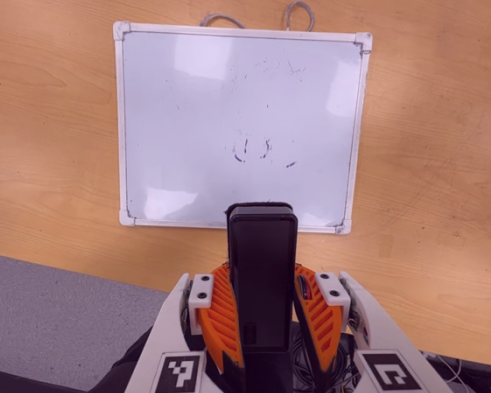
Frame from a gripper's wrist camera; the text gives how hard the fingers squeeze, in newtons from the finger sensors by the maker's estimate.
{"total": 9.5, "left": 7.9, "right": 11.2}